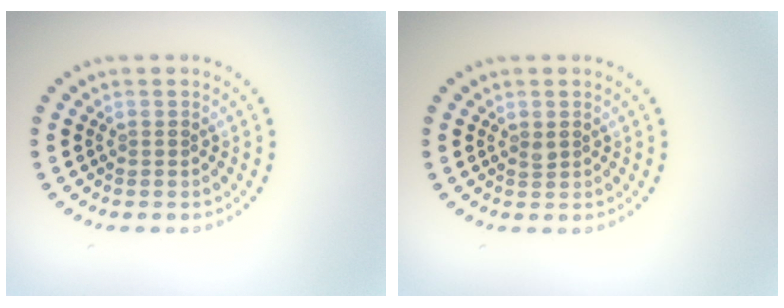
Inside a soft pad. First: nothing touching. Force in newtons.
{"total": 0.6, "press": 0.6, "slide": 0.2}